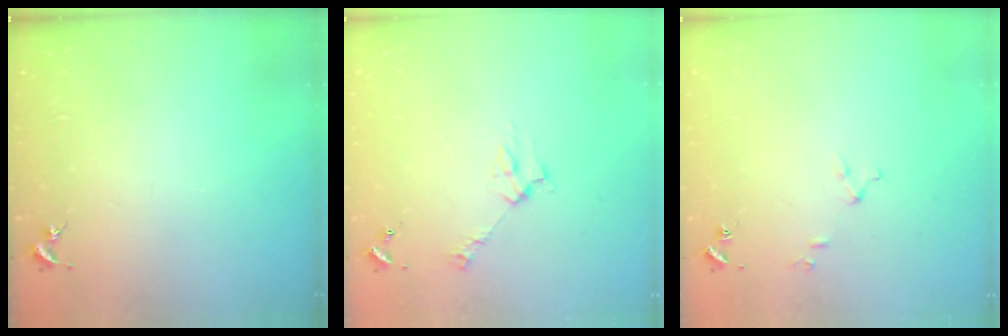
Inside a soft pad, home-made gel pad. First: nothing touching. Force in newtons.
{"total": 3.5, "press": 3.5, "slide": 0.4}
{"total": 2.6, "press": 2.6, "slide": 0.3}